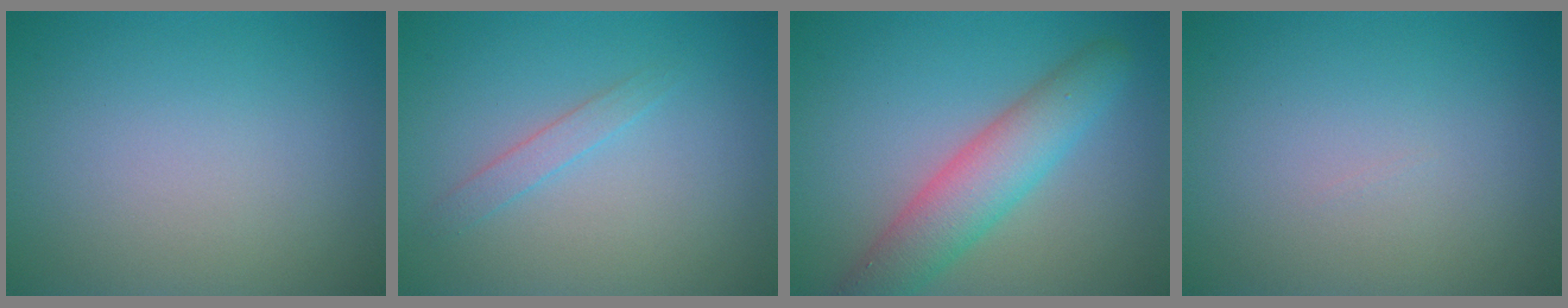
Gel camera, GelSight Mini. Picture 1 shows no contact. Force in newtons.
{"total": 1.2, "press": 1.2, "slide": 0.0}
{"total": 5.5, "press": 5.5, "slide": 0.4}
{"total": 0.0}